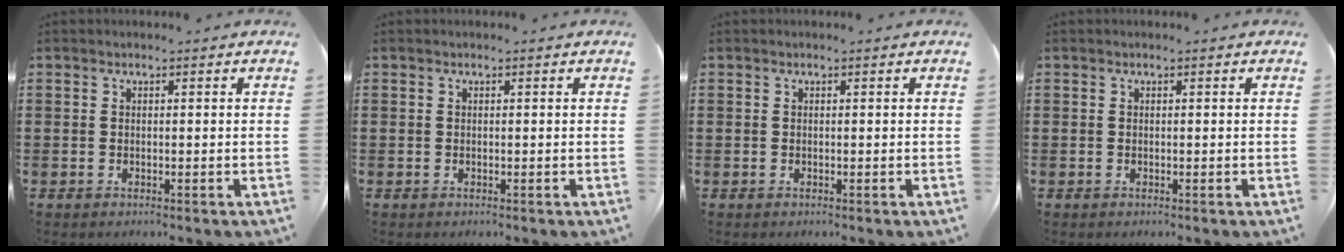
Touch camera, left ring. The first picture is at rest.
{"total": 0.0}
{"total": 0.0}
{"total": 0.0}